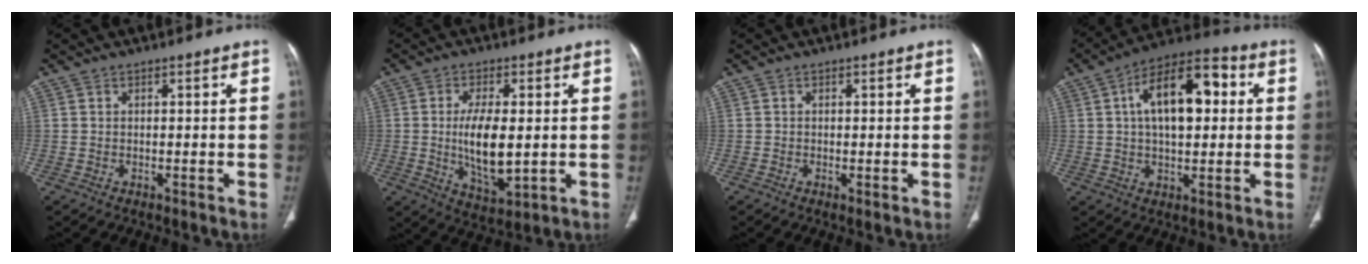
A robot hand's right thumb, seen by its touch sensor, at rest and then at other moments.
{"total": 10.8, "force": [-0.2, 4.5, 9.8], "torque": [-0.174, -0.020, 0.006]}
{"total": 0.6, "force": [-0.1, 0.1, 0.6], "torque": [-0.018, -0.004, -0.003]}
{"total": 16.0, "force": [3.2, 8.1, 13.4], "torque": [-0.197, 0.020, 0.044]}